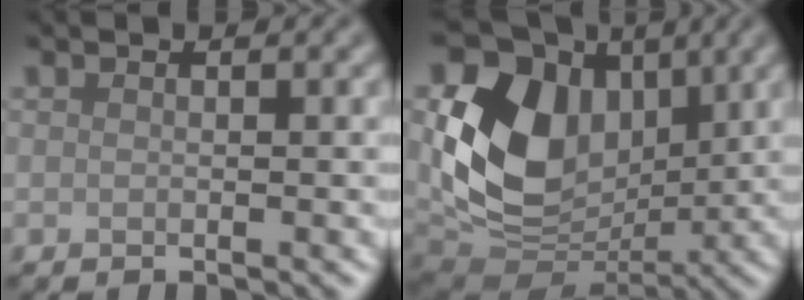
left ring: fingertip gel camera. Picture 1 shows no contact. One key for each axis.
{"total": 11.7, "fx": 2.5, "fy": 8.7, "fz": 7.5, "tx": -0.148, "ty": -0.013, "tz": 0.049}